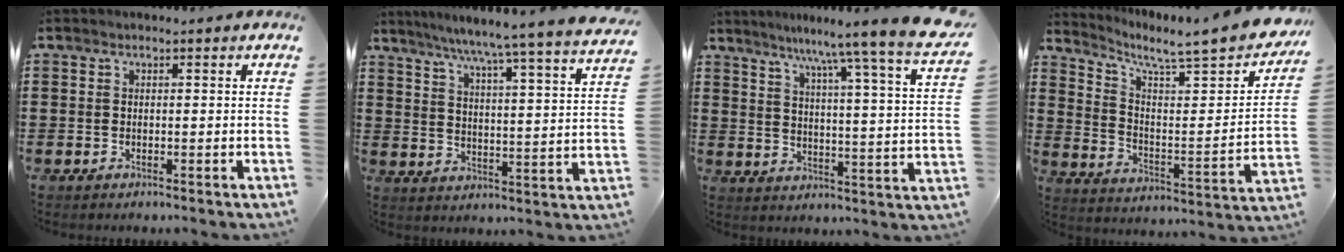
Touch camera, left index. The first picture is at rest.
{"total": 6.1, "force": [5.2, -1.6, 2.7], "torque": [-0.075, -0.051, 0.078]}
{"total": 8.4, "force": [7.2, -1.6, 4.0], "torque": [-0.082, -0.070, 0.109]}
{"total": 6.2, "force": [5.1, 0.5, 3.5], "torque": [-0.077, -0.051, 0.076]}